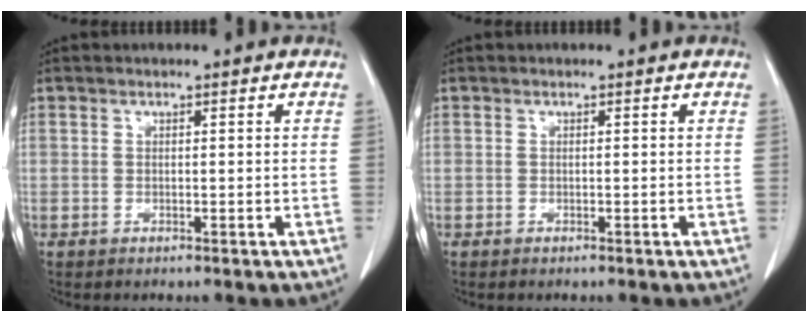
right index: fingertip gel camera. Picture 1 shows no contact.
{"total": 0.0}